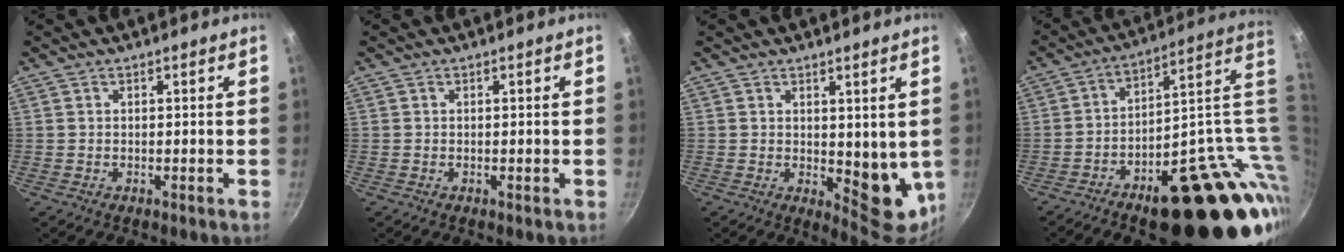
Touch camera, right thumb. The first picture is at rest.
{"total": 0.0}
{"total": 9.4, "force": [1.4, 4.9, 7.9], "torque": [-0.071, -0.024, 0.032]}
{"total": 28.7, "force": [-3.5, 12.7, 25.4], "torque": [-0.271, 0.032, -0.030]}